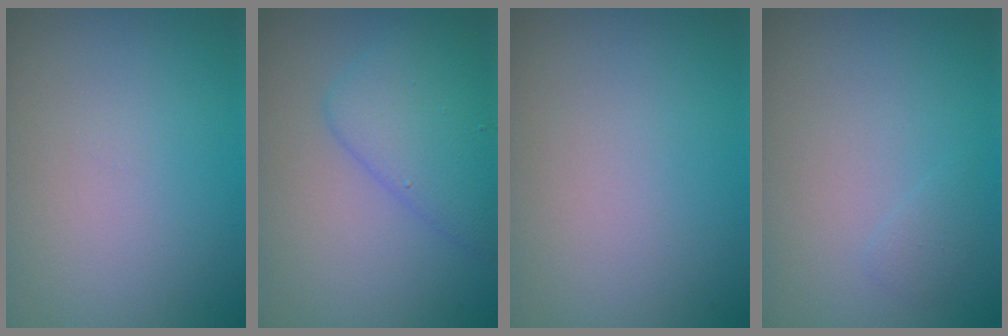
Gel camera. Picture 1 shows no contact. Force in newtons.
{"total": 4.1, "press": 4.0, "slide": 0.3}
{"total": 0.0}
{"total": 0.7, "press": 0.7, "slide": 0.0}